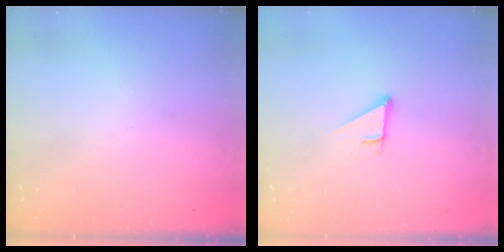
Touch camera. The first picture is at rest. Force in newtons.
{"total": 2.9, "press": 2.8, "slide": 0.2}